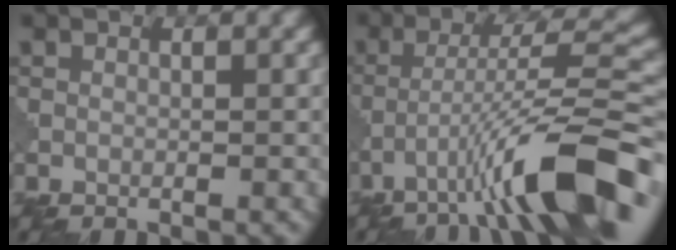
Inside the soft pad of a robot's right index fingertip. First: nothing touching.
{"total": 10.4, "force": [-5.6, 1.3, 8.7], "torque": [-0.137, 0.020, -0.091]}